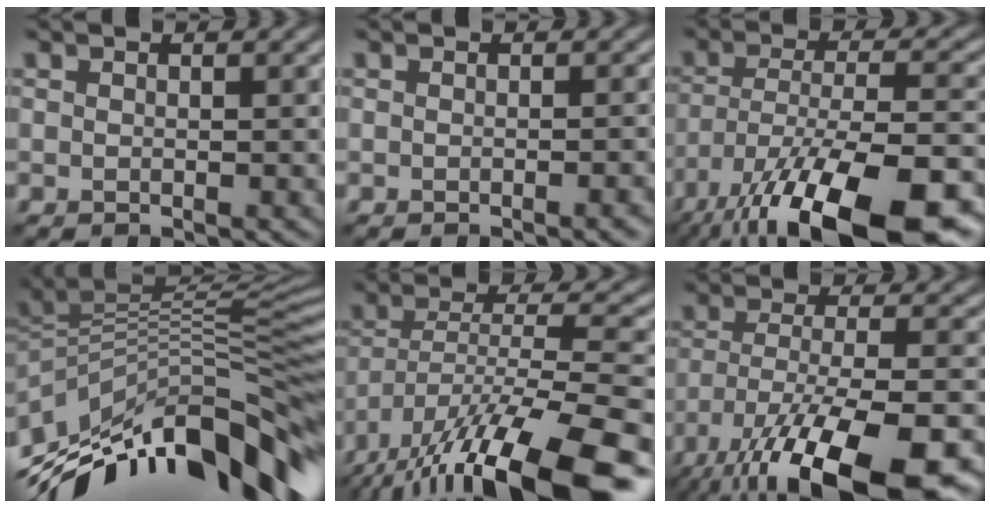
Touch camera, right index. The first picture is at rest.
{"total": 1.2, "force": [-0.7, 0.3, 0.9], "torque": [-0.005, 0.002, -0.013]}
{"total": 16.9, "force": [-10.8, 5.5, 11.8], "torque": [-0.213, -0.026, -0.160]}
{"total": 13.1, "force": [-5.4, 5.1, 10.8], "torque": [-0.195, 0.012, -0.090]}
{"total": 15.7, "force": [-10.6, 4.1, 10.8], "torque": [-0.198, 0.003, -0.174]}
{"total": 14.6, "force": [-9.3, 4.5, 10.4], "torque": [-0.200, -0.028, -0.144]}